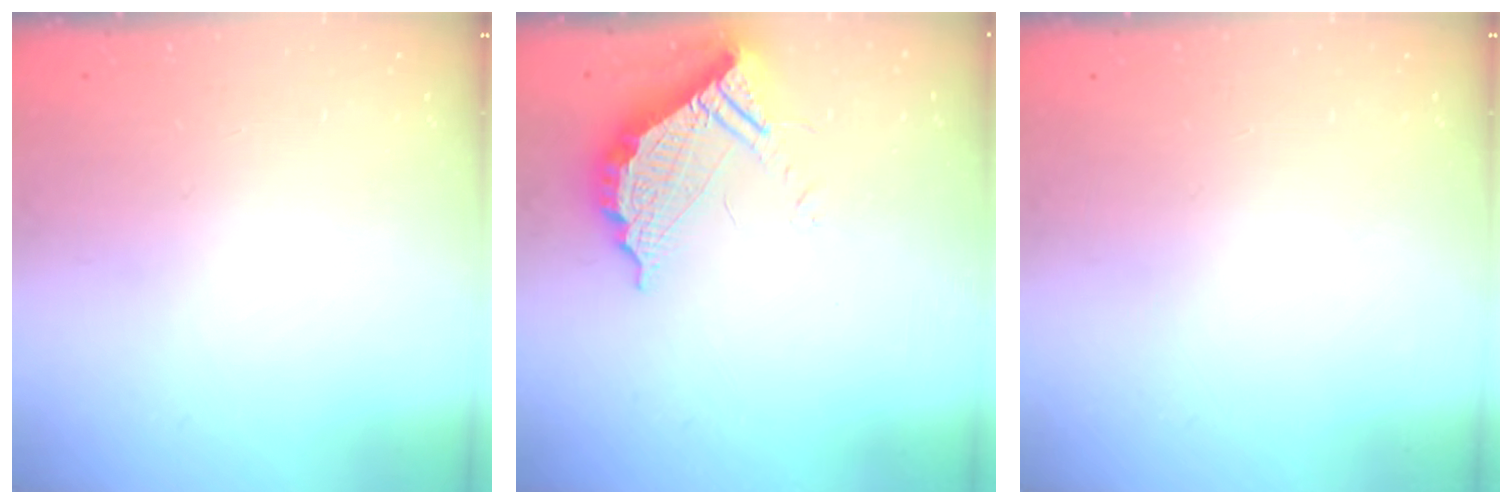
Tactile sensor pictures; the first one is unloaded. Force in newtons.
{"total": 11.0, "press": 11.0, "slide": 0.9}
{"total": 0.0}